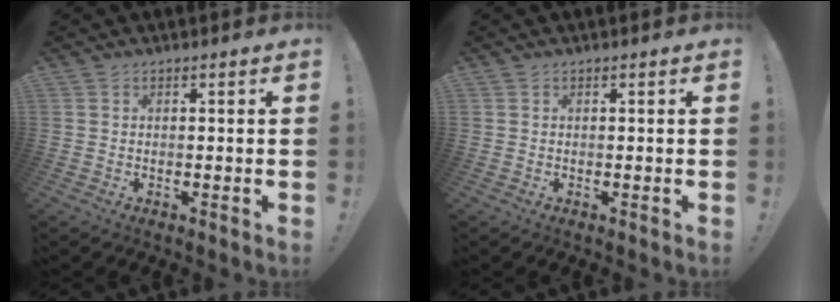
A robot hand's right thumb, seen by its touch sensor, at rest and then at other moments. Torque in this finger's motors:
{"motor_torque": [0.00, 0.00, 0.03, -0.03, 0.01]}